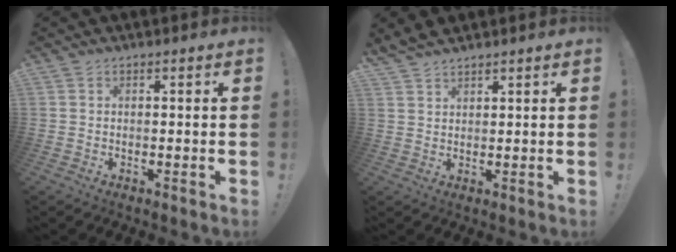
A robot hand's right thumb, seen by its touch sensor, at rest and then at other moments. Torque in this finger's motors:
{"motor_torque": [0.01, 0.06, 0.68, 0.67, 0.25]}